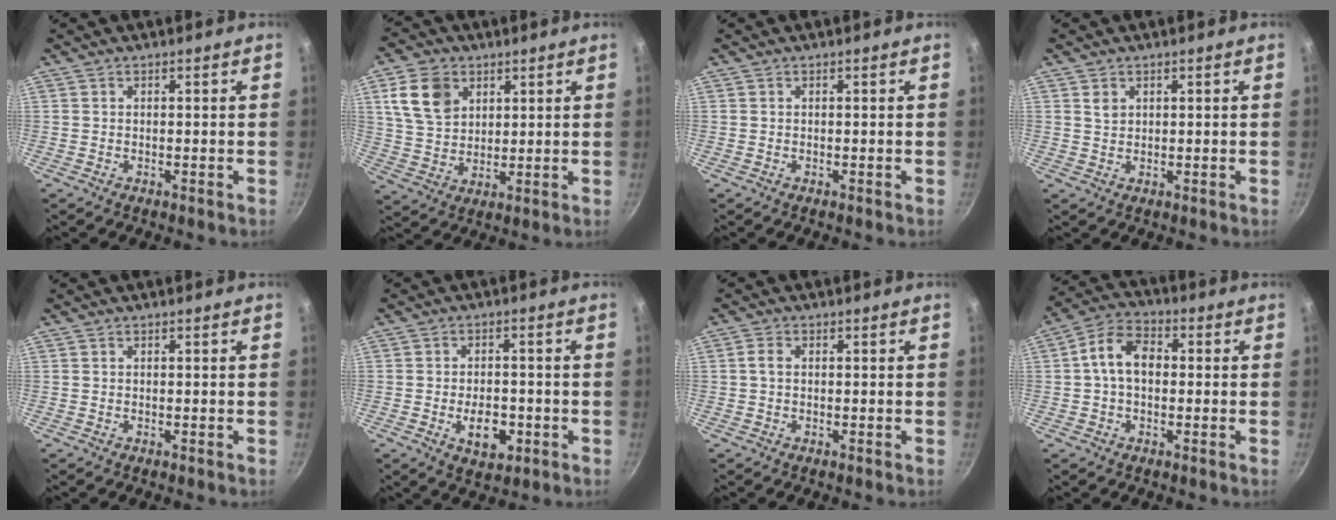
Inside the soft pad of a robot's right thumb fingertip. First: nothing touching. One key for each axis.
{"total": 10.7, "fx": 4.3, "fy": 7.8, "fz": 5.9, "tx": -0.090, "ty": -0.009, "tz": 0.086}
{"total": 0.0}
{"total": 1.9, "fx": 0.9, "fy": 1.4, "fz": 0.9, "tx": -0.014, "ty": -0.002, "tz": 0.018}
{"total": 0.0}
{"total": 7.0, "fx": -2.1, "fy": 4.3, "fz": 5.2, "tx": -0.061, "ty": 0.006, "tz": -0.028}
{"total": 1.8, "fx": 0.1, "fy": 1.2, "fz": 1.3, "tx": -0.028, "ty": 0.006, "tz": 0.000}
{"total": 8.8, "fx": 0.5, "fy": 5.9, "fz": 6.4, "tx": -0.100, "ty": 0.027, "tz": -0.006}